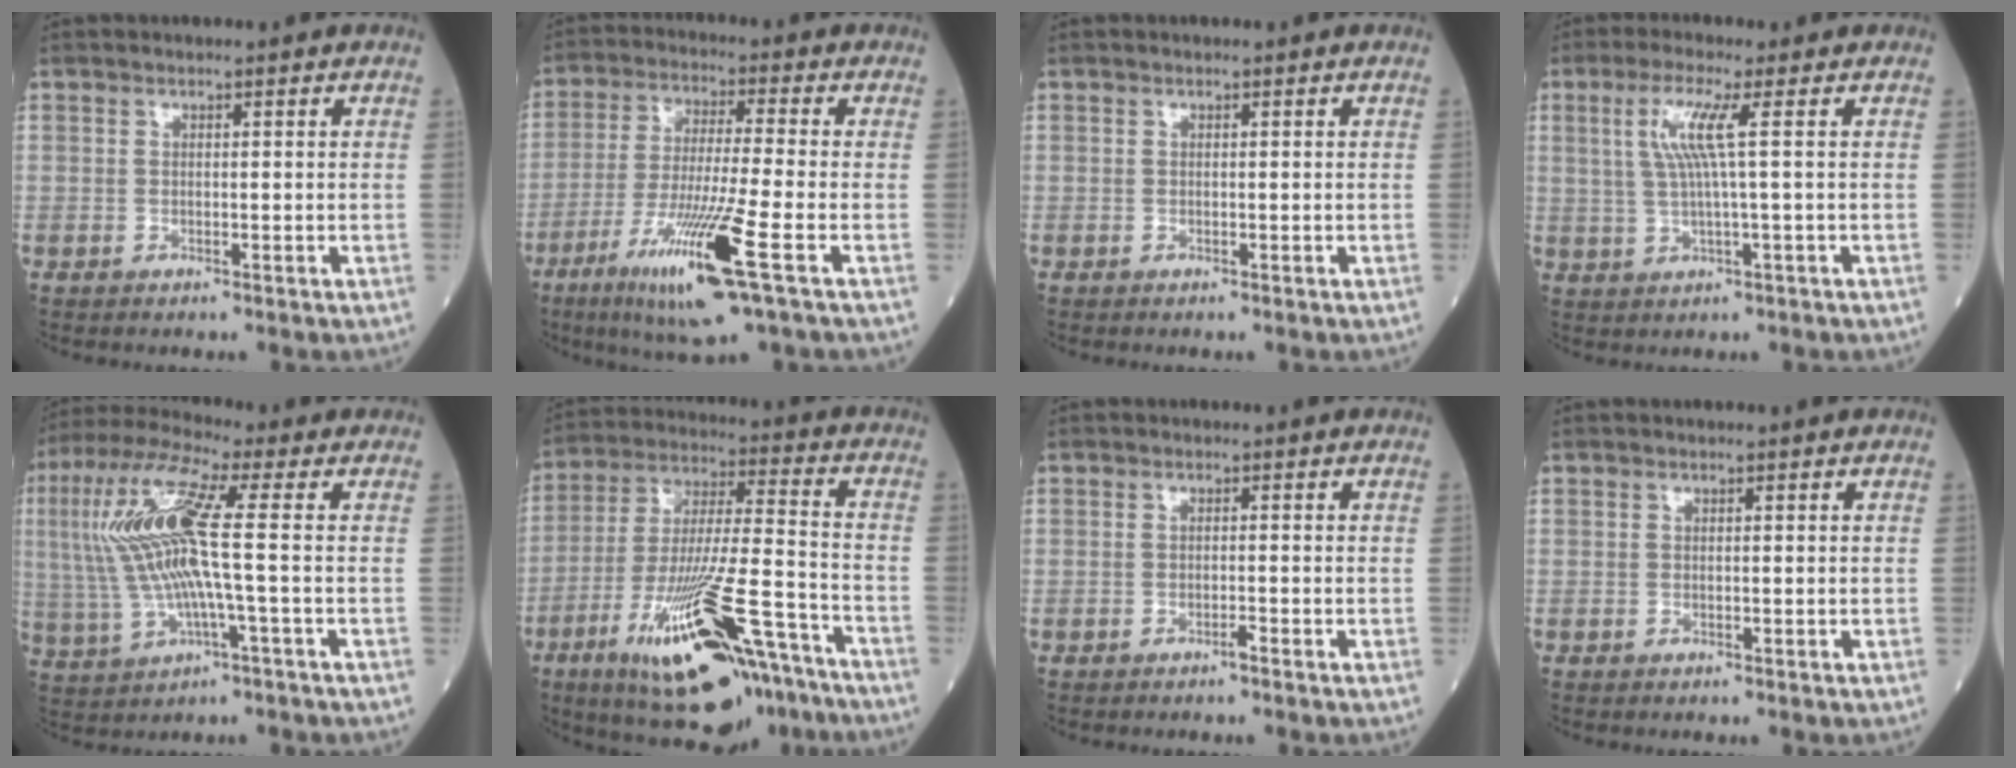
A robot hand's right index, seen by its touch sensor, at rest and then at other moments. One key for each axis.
{"total": 13.7, "fx": -6.2, "fy": -0.3, "fz": 12.2, "tx": -0.246, "ty": -0.033, "tz": -0.110}
{"total": 0.0}
{"total": 5.7, "fx": 1.6, "fy": -0.6, "fz": 5.5, "tx": -0.117, "ty": 0.006, "tz": 0.037}
{"total": 14.7, "fx": 1.3, "fy": 1.5, "fz": 14.6, "tx": -0.327, "ty": 0.018, "tz": 0.024}
{"total": 22.1, "fx": -13.0, "fy": 4.3, "fz": 17.4, "tx": -0.295, "ty": -0.027, "tz": -0.212}
{"total": 0.7, "fx": -0.5, "fy": -0.1, "fz": 0.5, "tx": -0.011, "ty": 0.001, "tz": -0.007}
{"total": 0.0}